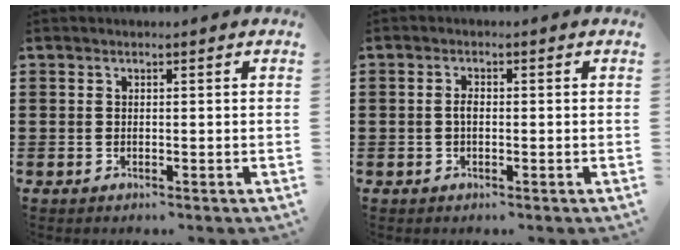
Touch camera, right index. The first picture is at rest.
{"total": 1.7, "force": [-0.2, 0.7, 1.5], "torque": [-0.036, -0.002, -0.007]}